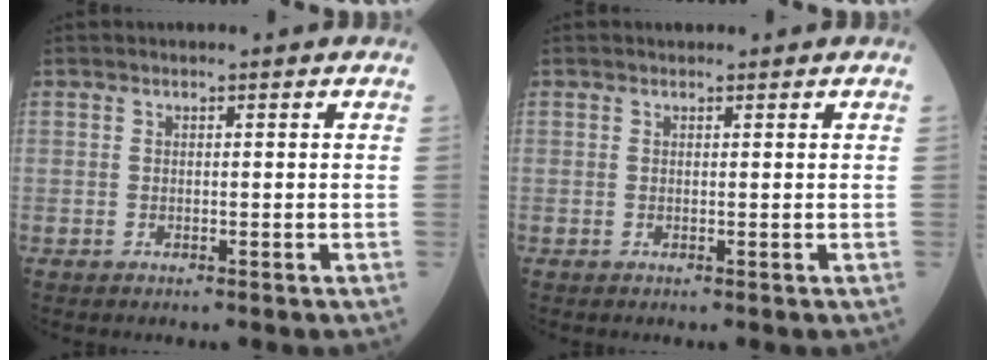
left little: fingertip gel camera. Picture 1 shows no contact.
{"total": 0.0}